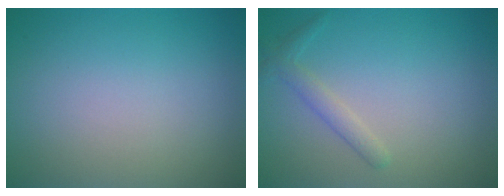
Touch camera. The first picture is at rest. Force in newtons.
{"total": 1.6, "press": 1.6, "slide": 0.1}